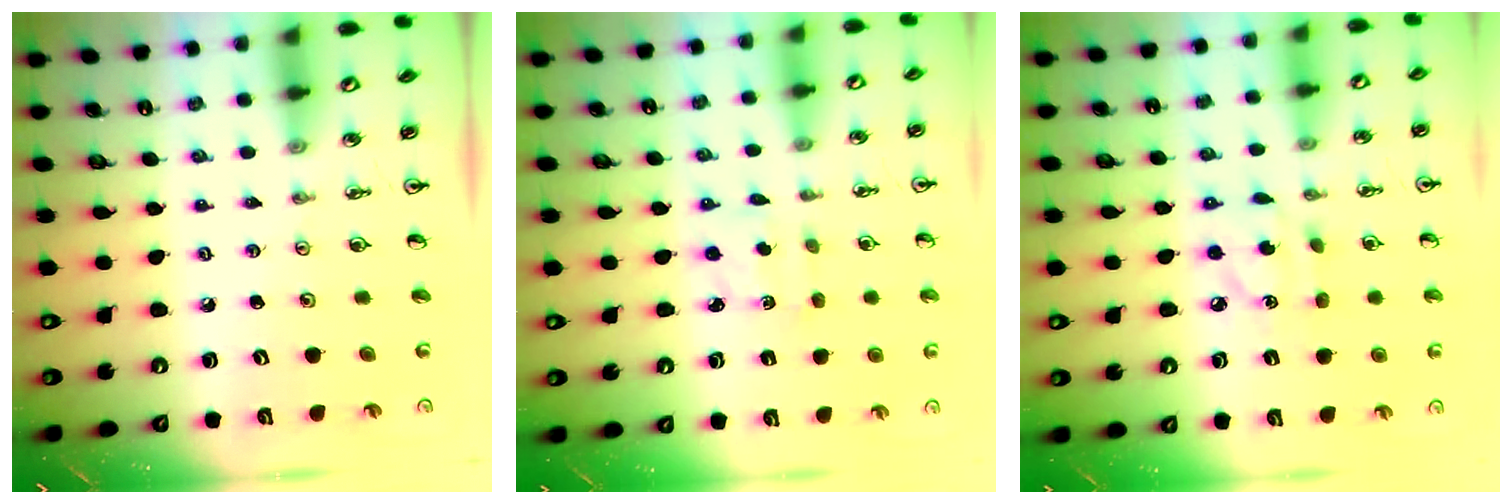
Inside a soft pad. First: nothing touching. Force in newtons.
{"total": 1.7, "press": 1.5, "slide": 0.8}
{"total": 5.8, "press": 5.8, "slide": 0.2}